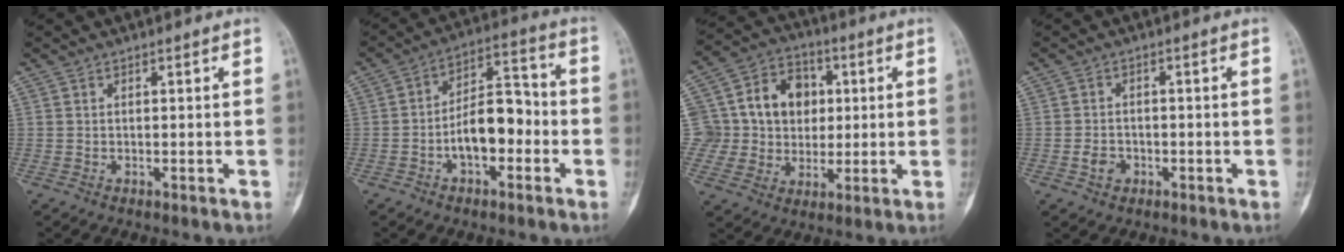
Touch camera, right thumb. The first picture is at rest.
{"total": 11.1, "force": [-3.0, 6.1, 8.8], "torque": [-0.122, 0.046, -0.058]}
{"total": 15.2, "force": [2.3, 13.6, 6.3], "torque": [-0.063, 0.028, 0.047]}
{"total": 2.8, "force": [-1.1, 2.2, 1.2], "torque": [-0.012, 0.010, -0.018]}